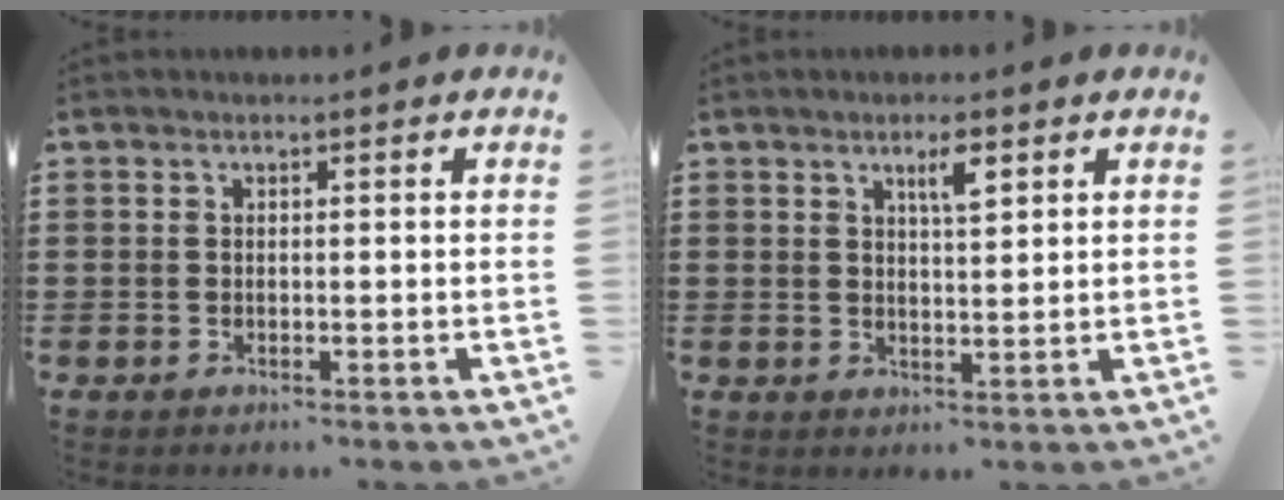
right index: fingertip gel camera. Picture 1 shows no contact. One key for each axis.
{"total": 3.0, "fx": 1.7, "fy": 0.5, "fz": 2.5, "tx": -0.044, "ty": 0.000, "tz": 0.026}